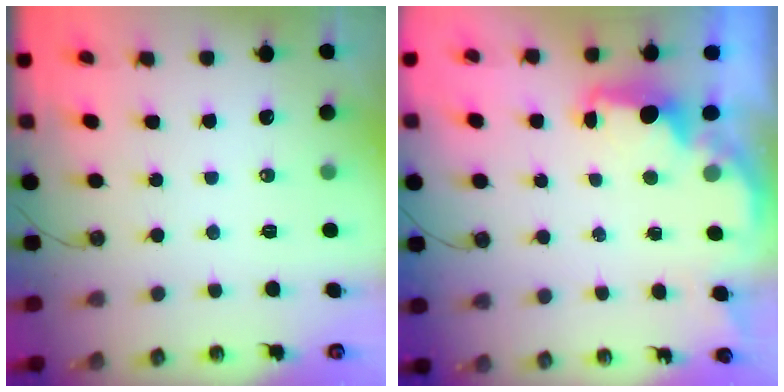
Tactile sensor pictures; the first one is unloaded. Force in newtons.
{"total": 2.4, "press": 2.2, "slide": 0.8}